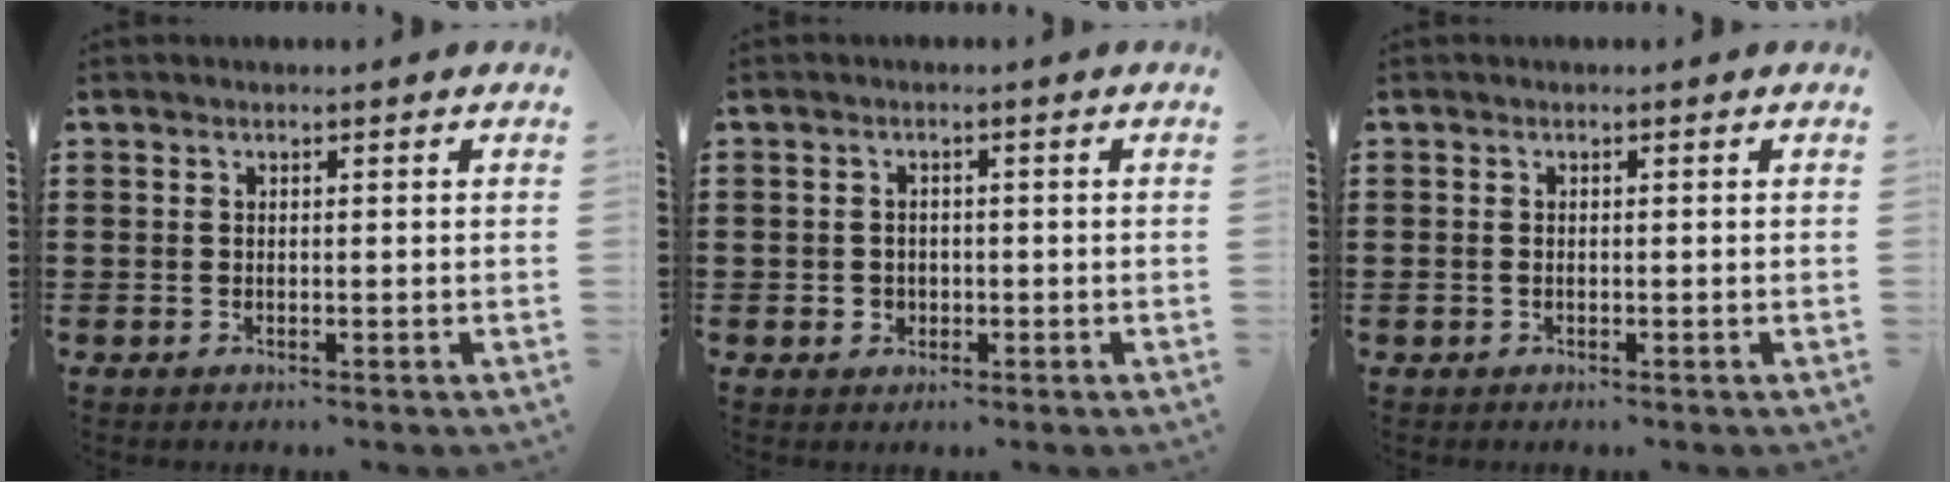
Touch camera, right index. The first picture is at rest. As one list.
[{"total": 1.7, "force": [-0.5, 1.5, 0.5], "torque": [-0.017, 0.001, -0.011]}, {"total": 0.7, "force": [-0.2, 0.5, 0.4], "torque": [-0.010, 0.002, -0.004]}]